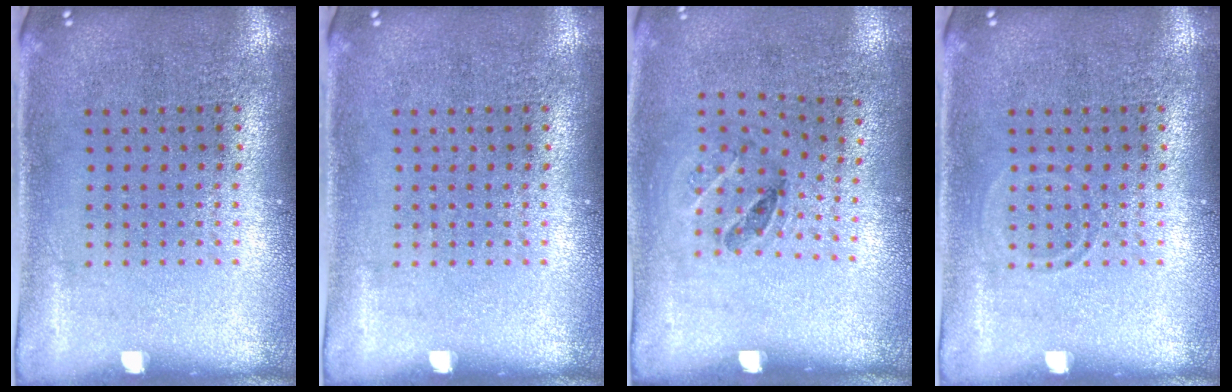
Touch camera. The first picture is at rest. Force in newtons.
{"total": 0.0}
{"total": 1.2, "press": 0.8, "slide": 0.9}
{"total": 0.7, "press": 0.6, "slide": 0.3}